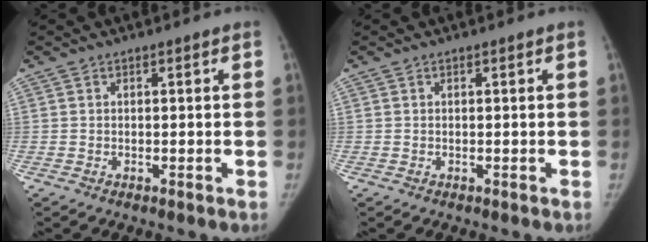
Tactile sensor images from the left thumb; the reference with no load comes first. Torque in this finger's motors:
{"motor_torque": [-0.09, 0.02, -0.10, 0.07, 0.04]}